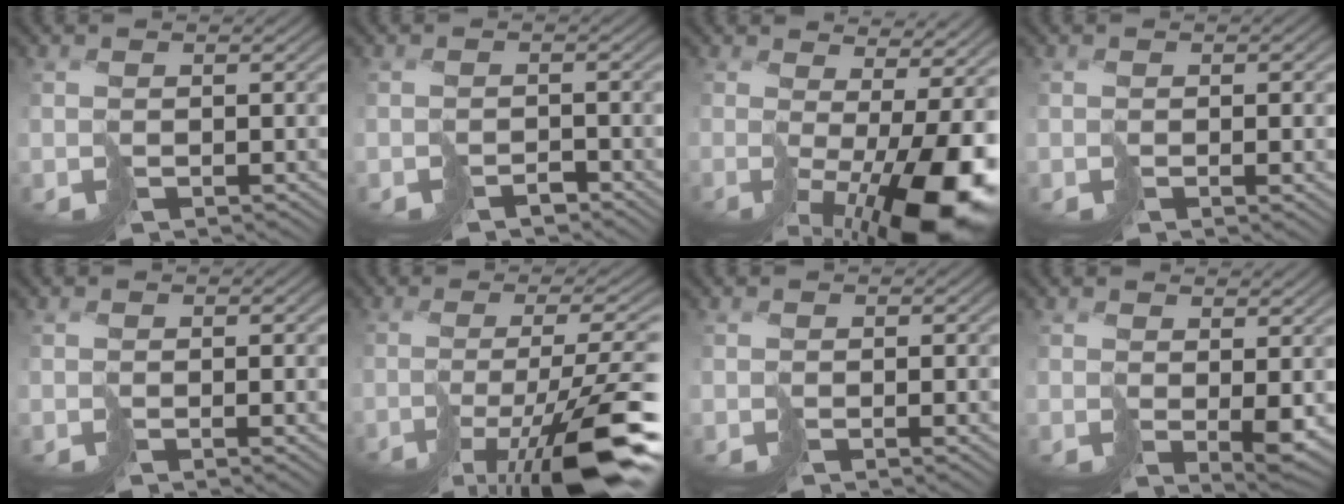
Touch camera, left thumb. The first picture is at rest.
{"total": 1.7, "force": [-1.4, 0.6, 0.7], "torque": [-0.009, 0.003, -0.027]}
{"total": 13.9, "force": [-2.8, 4.9, 12.7], "torque": [-0.193, -0.026, -0.031]}
{"total": 2.0, "force": [-0.4, 0.6, 1.9], "torque": [-0.031, -0.007, -0.005]}
{"total": 1.8, "force": [-0.5, 0.4, 1.7], "torque": [-0.027, -0.004, -0.008]}
{"total": 14.8, "force": [-8.0, 3.6, 11.9], "torque": [-0.192, -0.010, -0.130]}
{"total": 1.4, "force": [-0.4, 0.2, 1.3], "torque": [-0.021, -0.002, -0.008]}
{"total": 3.1, "force": [0.7, 0.7, 3.0], "torque": [-0.055, -0.010, 0.015]}